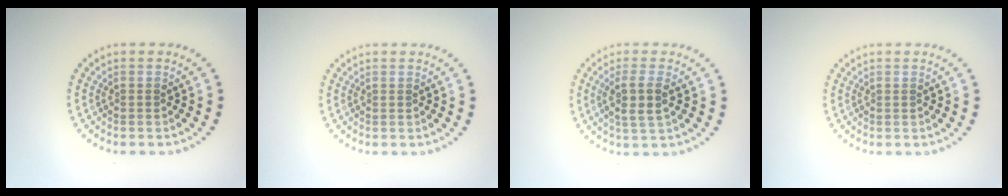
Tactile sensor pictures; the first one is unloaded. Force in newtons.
{"total": 0.0}
{"total": 2.9, "press": 2.6, "slide": 1.2}
{"total": 0.0}